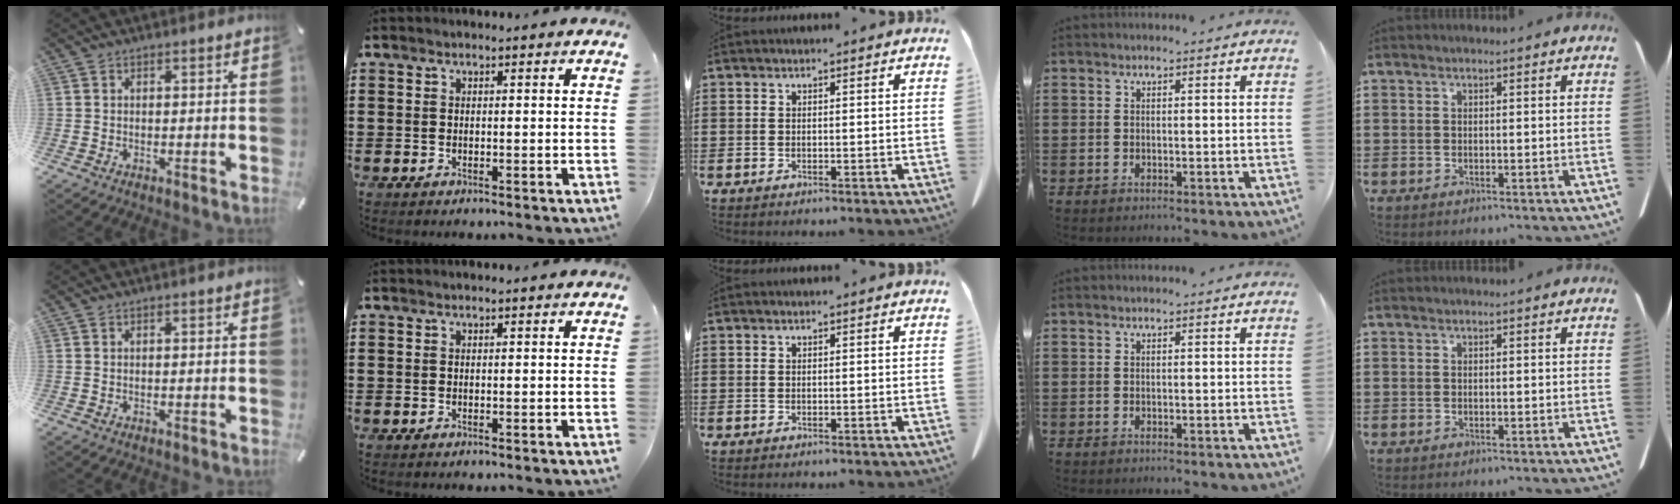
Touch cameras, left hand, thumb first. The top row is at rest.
{}